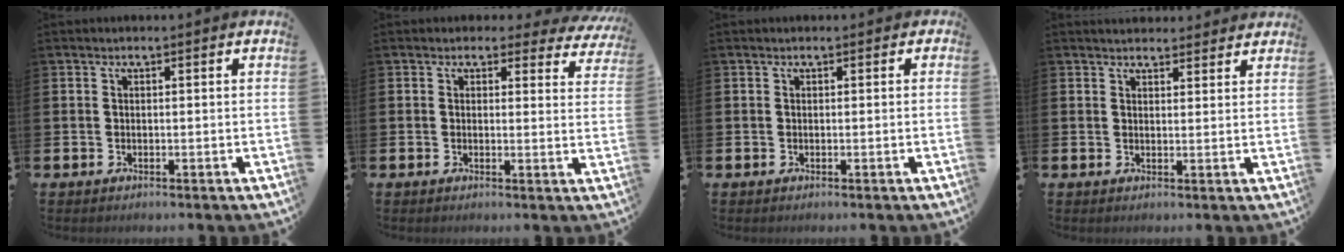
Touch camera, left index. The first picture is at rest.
{"total": 2.0, "force": [1.7, 1.1, 0.2], "torque": [0.003, -0.012, 0.022]}
{"total": 0.5, "force": [-0.1, 0.5, 0.2], "torque": [-0.002, 0.007, -0.004]}
{"total": 2.8, "force": [2.7, 0.8, 0.0], "torque": [0.007, -0.014, 0.047]}